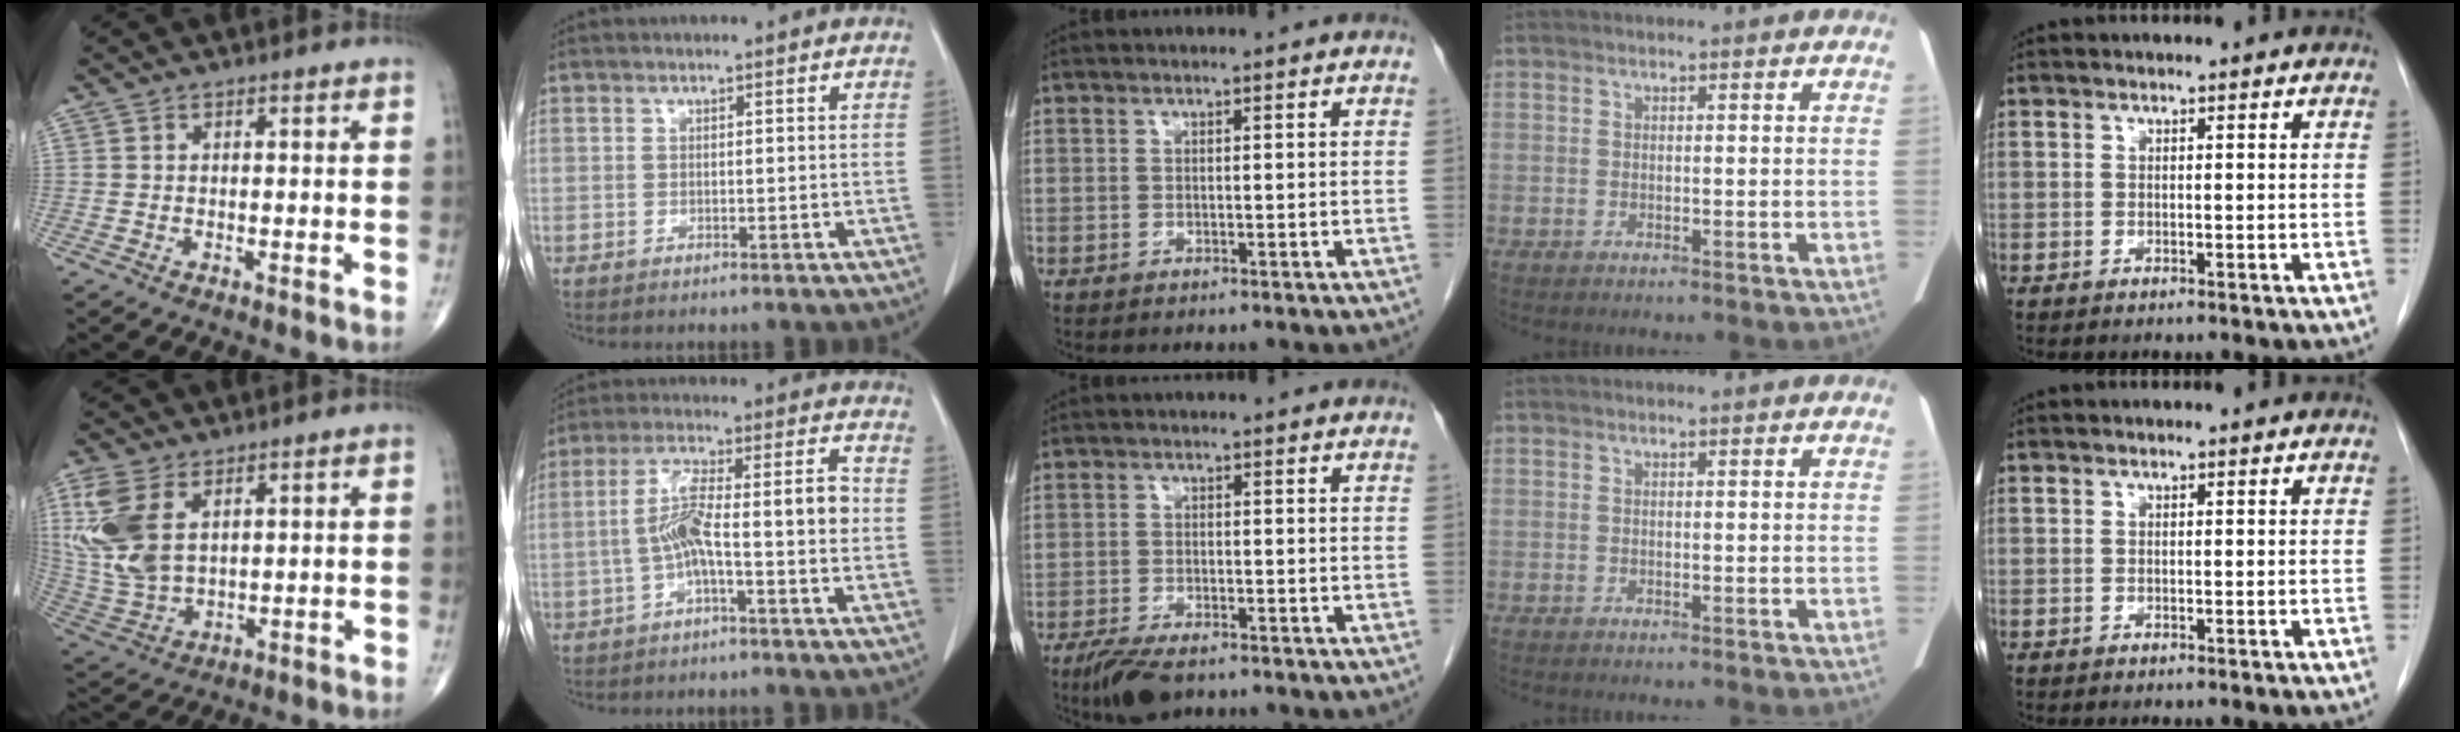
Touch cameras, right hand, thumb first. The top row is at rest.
{"thumb": {"total": 13.3, "force": [4.6, 7.8, 9.8], "torque": [-0.223, -0.012, 0.107]}, "index": {"total": 10.1, "force": [-1.6, 1.4, 9.8], "torque": [-0.173, 0.037, -0.028]}, "middle": {"total": 5.7, "force": [-4.3, 1.8, 3.3], "torque": [-0.059, -0.009, -0.073]}}